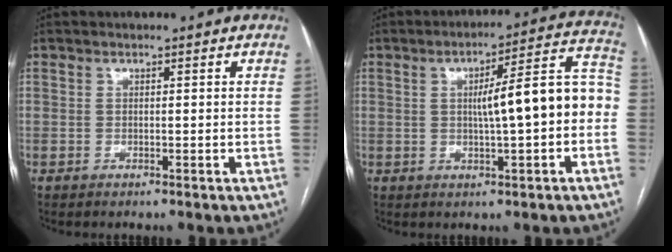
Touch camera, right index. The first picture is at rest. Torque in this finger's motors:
{"motor_torque": [0.62, -0.09, 0.32, 0.11]}